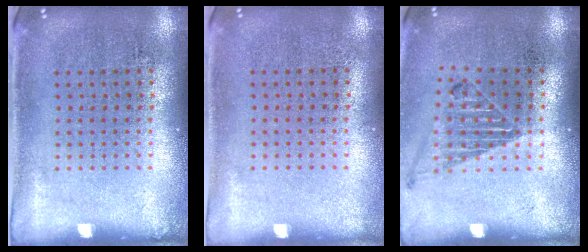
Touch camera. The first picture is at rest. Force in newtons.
{"total": 0.0}
{"total": 1.1, "press": 1.1, "slide": 0.2}